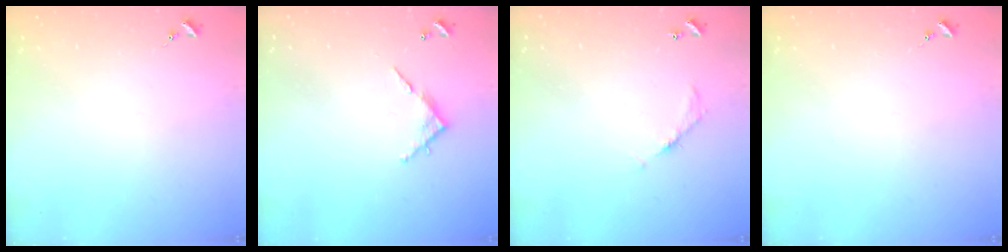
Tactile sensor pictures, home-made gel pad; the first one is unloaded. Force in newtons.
{"total": 5.7, "press": 5.7, "slide": 0.4}
{"total": 5.8, "press": 5.8, "slide": 0.2}
{"total": 0.0}